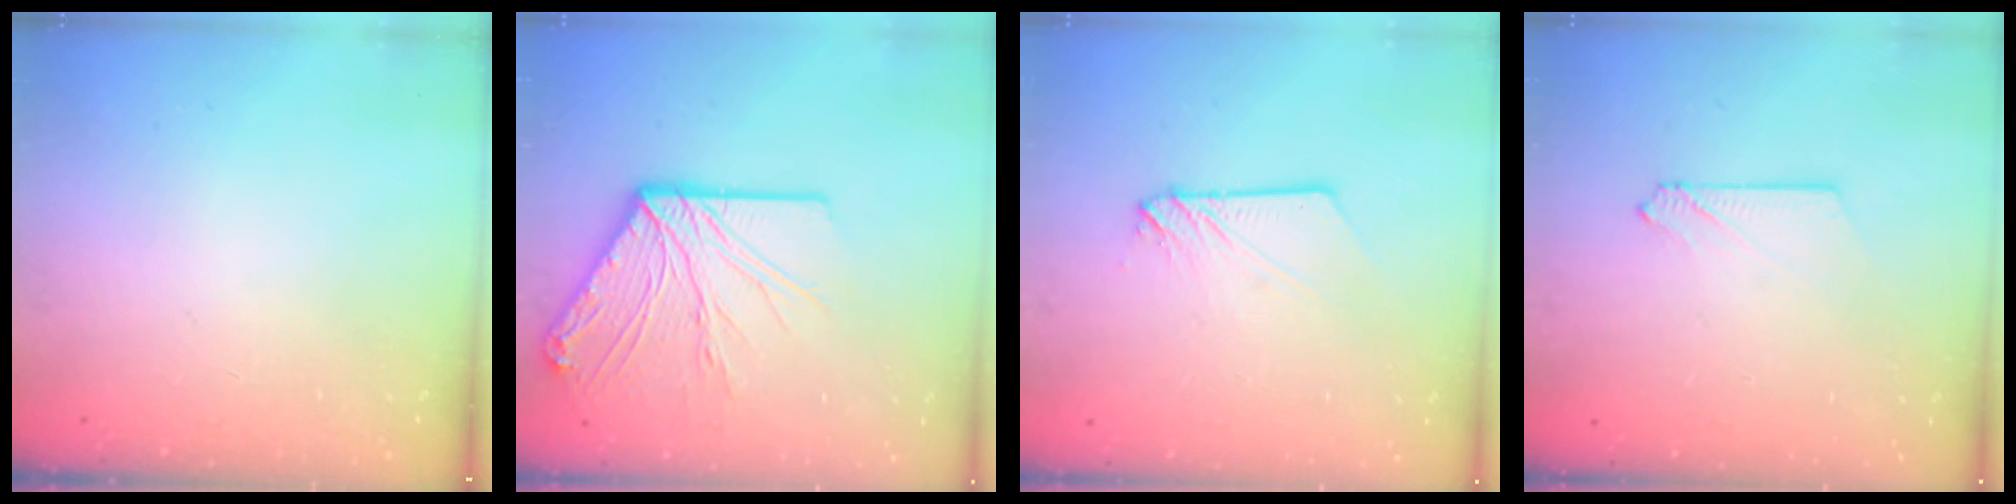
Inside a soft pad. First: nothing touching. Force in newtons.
{"total": 16.9, "press": 16.7, "slide": 2.1}
{"total": 2.9, "press": 2.9, "slide": 0.3}
{"total": 3.3, "press": 3.2, "slide": 0.4}